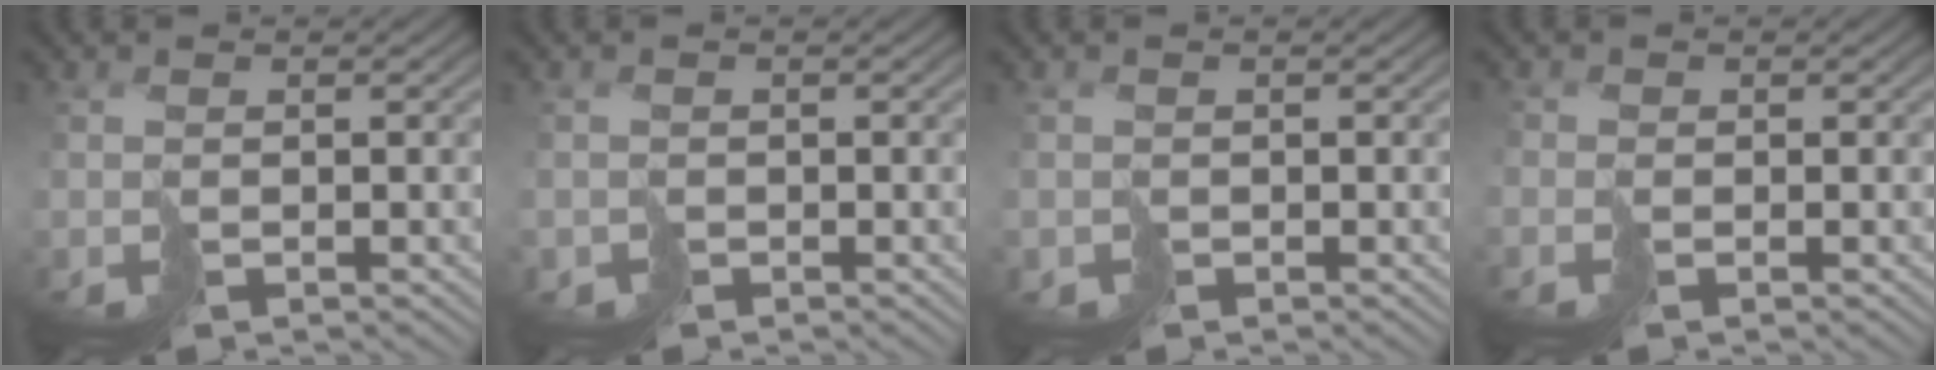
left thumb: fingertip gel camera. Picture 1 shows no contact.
{"total": 1.5, "force": [-0.4, 0.0, -1.5], "torque": [0.034, -0.003, -0.005]}
{"total": 1.3, "force": [-0.1, 0.0, -1.3], "torque": [0.028, -0.001, 0.001]}
{"total": 1.3, "force": [-0.8, 0.9, 0.5], "torque": [-0.019, -0.005, -0.019]}